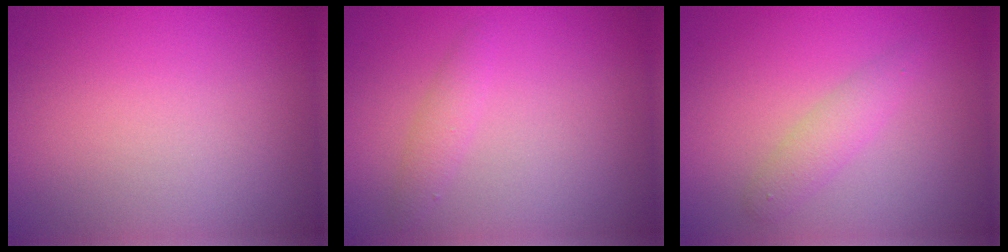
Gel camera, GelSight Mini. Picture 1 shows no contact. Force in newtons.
{"total": 1.4, "press": 1.4, "slide": 0.0}
{"total": 1.9, "press": 1.9, "slide": 0.0}